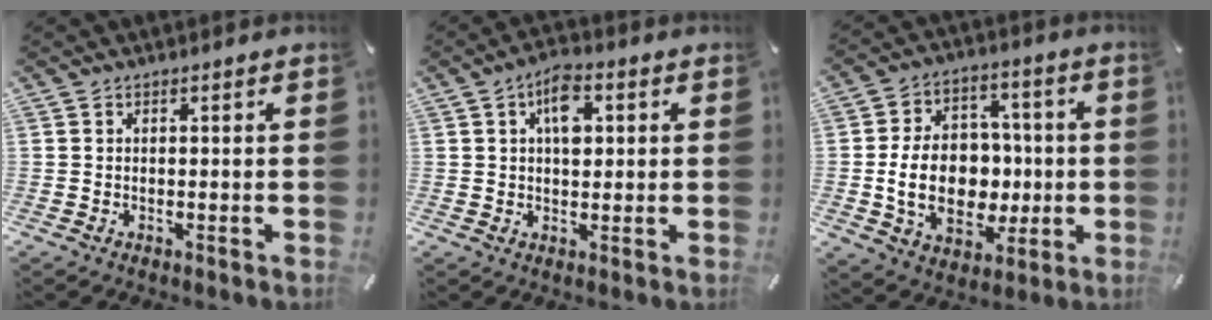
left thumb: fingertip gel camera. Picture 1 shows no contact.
{"total": 7.3, "force": [1.9, 4.4, 5.5], "torque": [-0.080, 0.000, 0.028]}
{"total": 16.6, "force": [-1.5, 12.8, 10.5], "torque": [-0.197, 0.008, -0.018]}